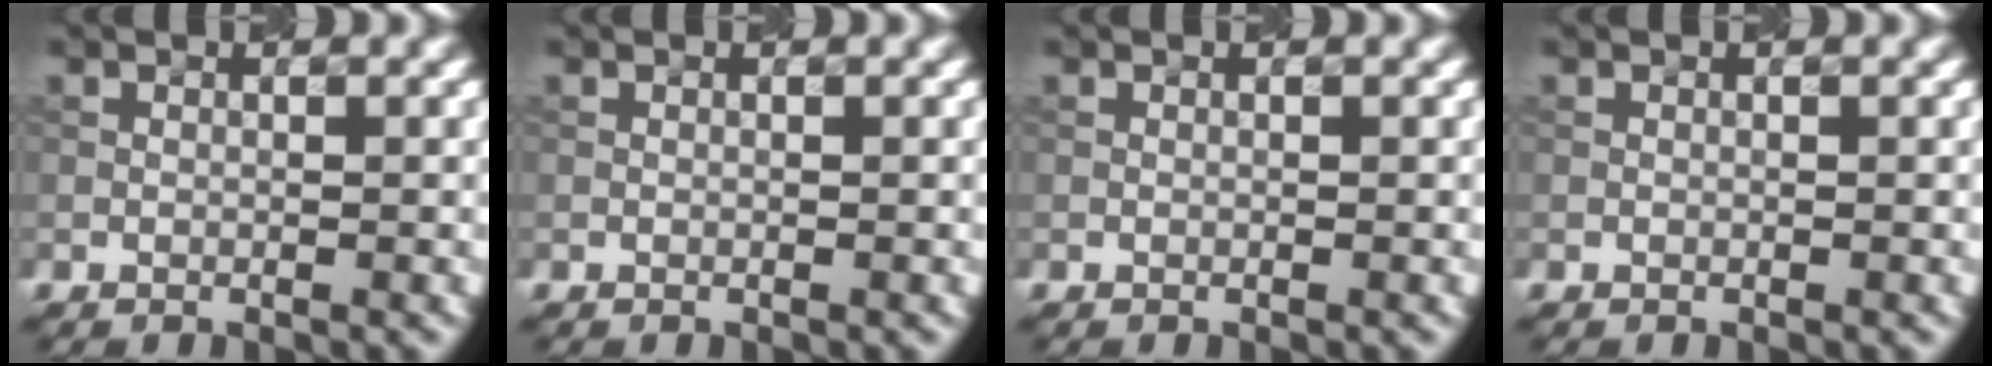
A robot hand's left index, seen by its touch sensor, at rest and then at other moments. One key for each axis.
{"total": 0.0}
{"total": 0.0}
{"total": 0.0}